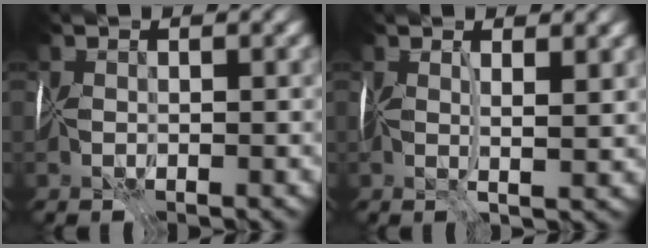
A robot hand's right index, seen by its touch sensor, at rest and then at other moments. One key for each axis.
{"total": 1.7, "fx": 1.2, "fy": -0.6, "fz": 1.1, "tx": -0.012, "ty": -0.003, "tz": 0.024}